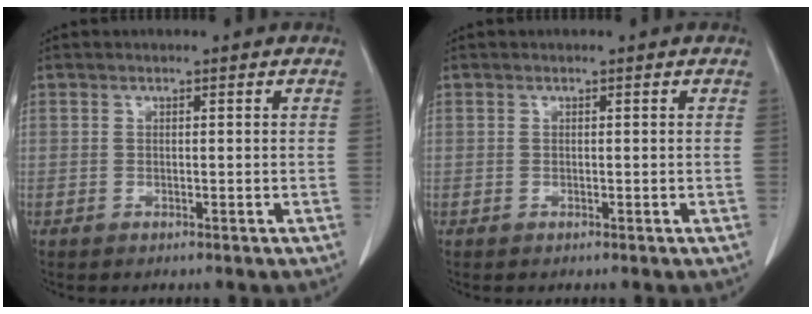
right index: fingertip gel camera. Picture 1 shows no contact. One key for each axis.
{"total": 0.0}